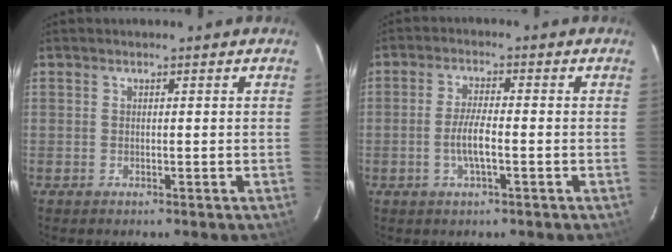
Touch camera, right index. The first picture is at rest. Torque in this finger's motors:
{"motor_torque": [1.15, -0.36, 0.59, 0.14]}